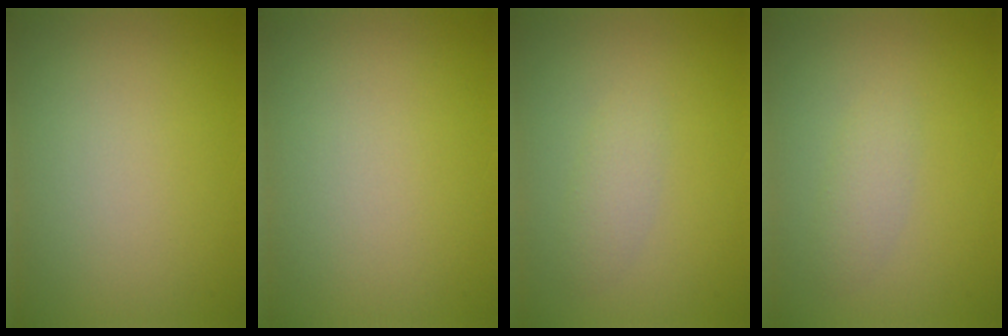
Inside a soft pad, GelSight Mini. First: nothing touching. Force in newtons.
{"total": 0.0}
{"total": 1.5, "press": 1.5, "slide": 0.1}
{"total": 1.5, "press": 1.5, "slide": 0.1}